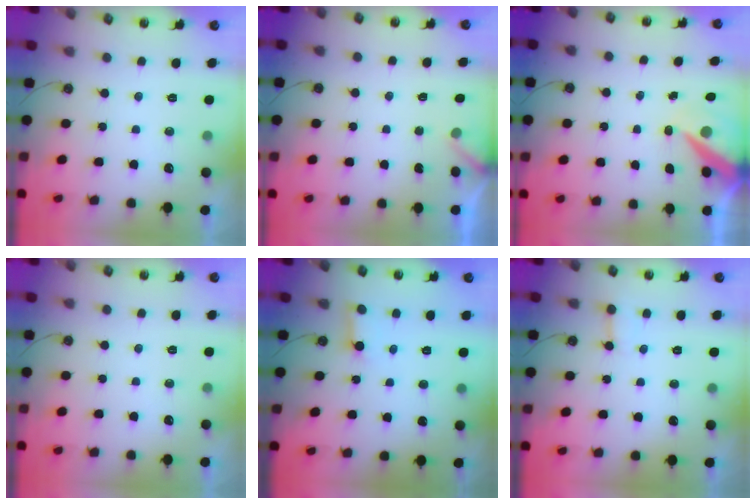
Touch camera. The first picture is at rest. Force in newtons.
{"total": 1.7, "press": 1.7, "slide": 0.1}
{"total": 8.4, "press": 8.3, "slide": 0.5}
{"total": 0.0}
{"total": 2.5, "press": 2.5, "slide": 0.2}
{"total": 5.2, "press": 5.1, "slide": 0.5}